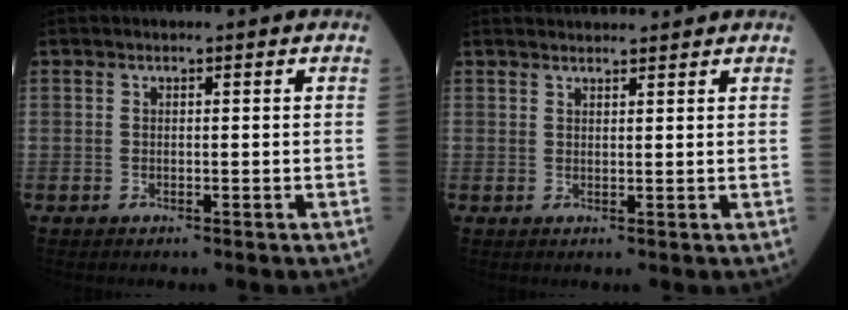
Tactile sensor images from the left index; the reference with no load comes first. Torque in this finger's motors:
{"motor_torque": [-0.32, -0.70, 0.00, 0.00]}